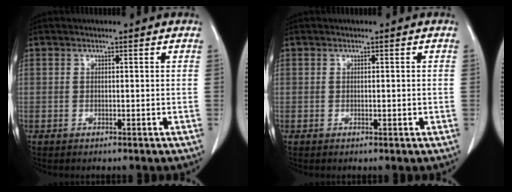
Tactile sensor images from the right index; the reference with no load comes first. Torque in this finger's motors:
{"motor_torque": [-0.29, 0.26, -0.03, 0.01]}